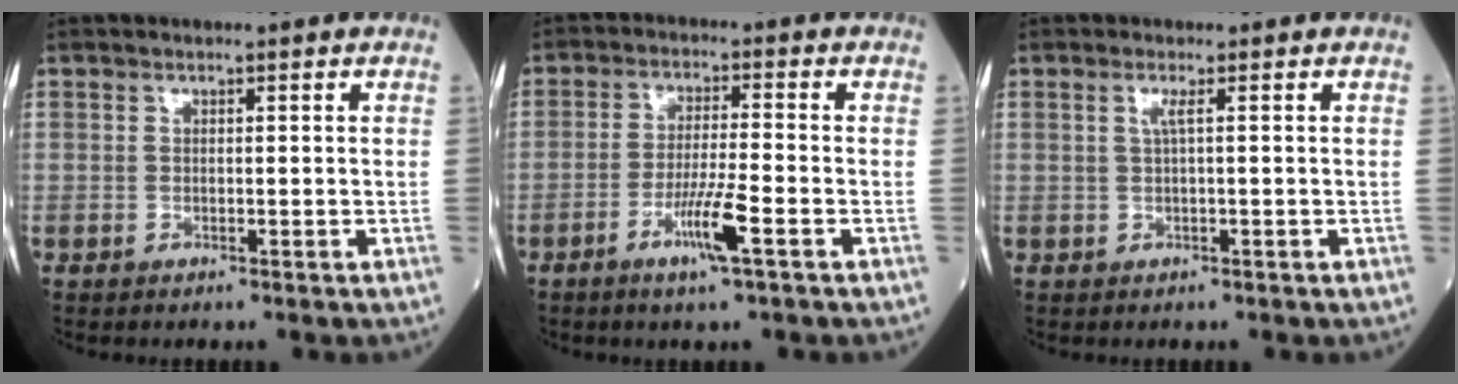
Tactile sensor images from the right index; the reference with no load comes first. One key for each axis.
{"total": 6.2, "fx": -2.9, "fy": -0.3, "fz": 5.5, "tx": -0.106, "ty": -0.011, "tz": -0.055}
{"total": 1.3, "fx": 0.4, "fy": -0.3, "fz": 1.2, "tx": -0.031, "ty": 0.001, "tz": 0.006}